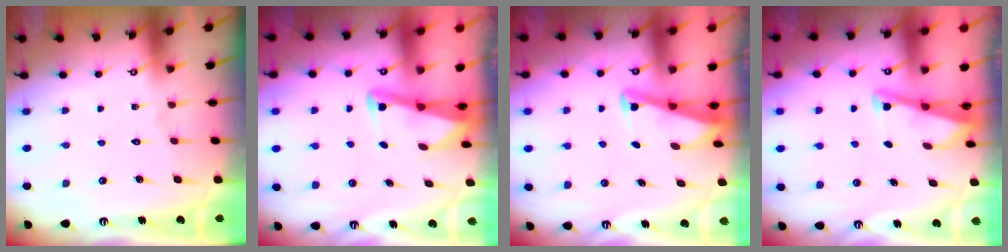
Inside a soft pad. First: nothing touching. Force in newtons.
{"total": 2.9, "press": 2.8, "slide": 0.4}
{"total": 2.7, "press": 2.7, "slide": 0.3}
{"total": 3.0, "press": 3.0, "slide": 0.3}